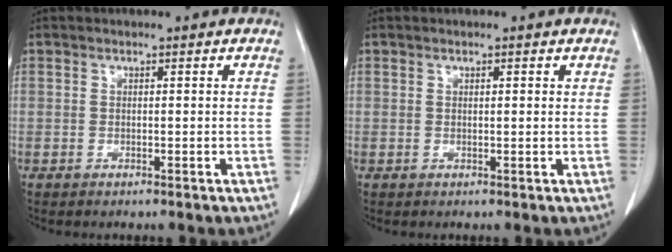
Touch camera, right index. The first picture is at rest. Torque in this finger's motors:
{"motor_torque": [-0.06, 0.01, -0.01, -0.01]}